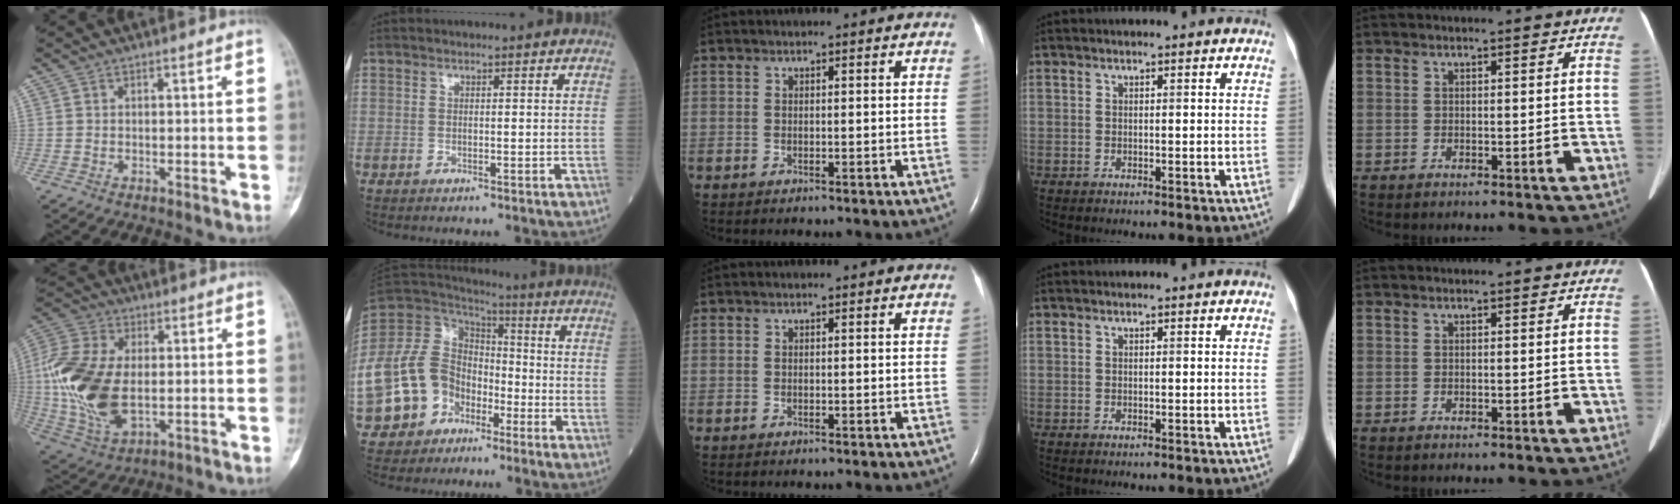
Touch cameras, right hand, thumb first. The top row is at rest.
{"thumb": {"total": 18.2, "force": [-0.9, 10.4, 14.9], "torque": [-0.328, -0.004, -0.007]}, "index": {"total": 16.6, "force": [-6.6, 13.1, 7.8], "torque": [-0.194, 0.034, -0.114]}}